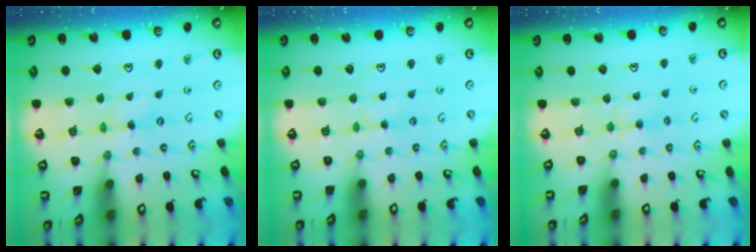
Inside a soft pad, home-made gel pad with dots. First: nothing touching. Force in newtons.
{"total": 1.9, "press": 1.9, "slide": 0.3}
{"total": 2.0, "press": 2.0, "slide": 0.3}